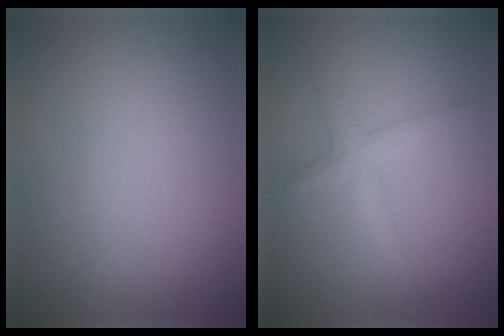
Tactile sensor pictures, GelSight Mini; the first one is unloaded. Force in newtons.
{"total": 1.8, "press": 1.8, "slide": 0.1}